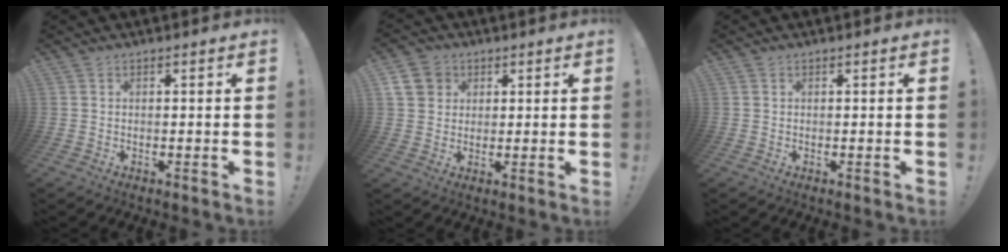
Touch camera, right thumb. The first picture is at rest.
{"total": 7.4, "force": [3.1, 6.2, 2.6], "torque": [-0.041, -0.007, 0.064]}
{"total": 0.0}